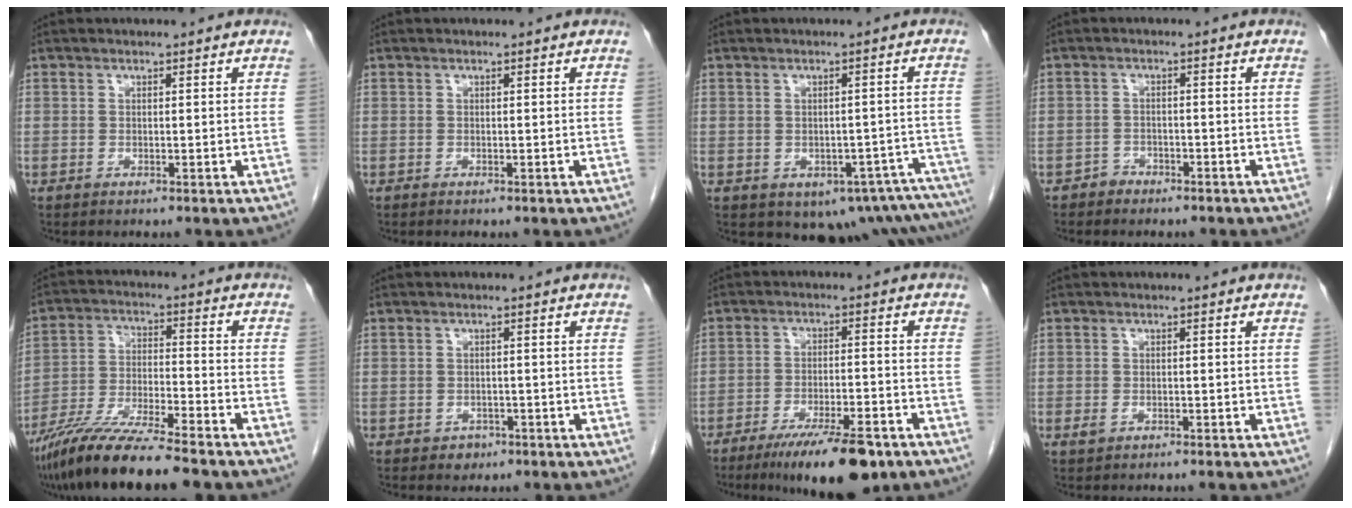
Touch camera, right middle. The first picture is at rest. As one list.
[{"total": 0.0}, {"total": 13.1, "force": [-10.5, 5.9, 5.1], "torque": [-0.009, 0.025, -0.108]}, {"total": 2.0, "force": [-1.5, 1.3, -0.1], "torque": [-0.002, 0.008, -0.027]}, {"total": 13.8, "force": [-11.3, 0.8, 7.9], "torque": [-0.147, -0.024, -0.197]}, {"total": 1.7, "force": [-1.0, 1.4, 0.4], "torque": [-0.005, 0.004, -0.010]}, {"total": 12.3, "force": [-8.6, 2.6, 8.4], "torque": [-0.126, -0.018, -0.137]}, {"total": 1.3, "force": [-0.7, 0.6, 0.9], "torque": [-0.018, 0.000, -0.007]}]